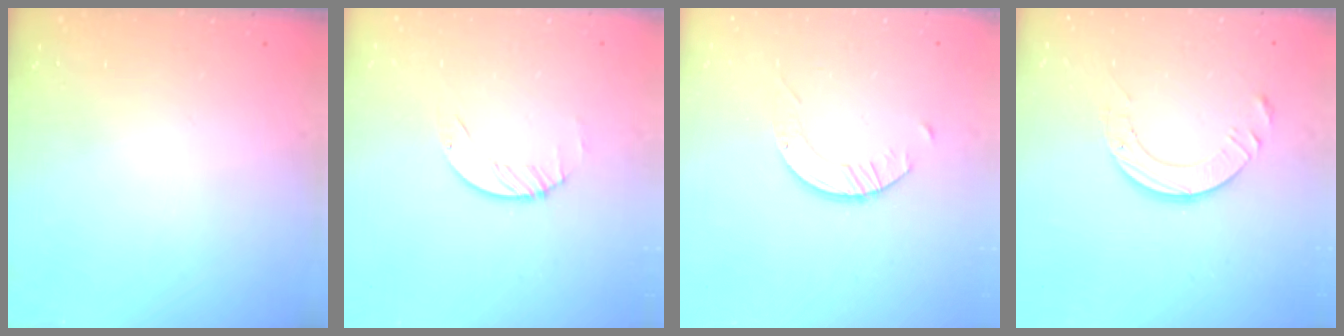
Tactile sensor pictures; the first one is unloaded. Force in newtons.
{"total": 1.9, "press": 1.9, "slide": 0.2}
{"total": 2.9, "press": 2.9, "slide": 0.3}
{"total": 8.8, "press": 8.7, "slide": 0.9}